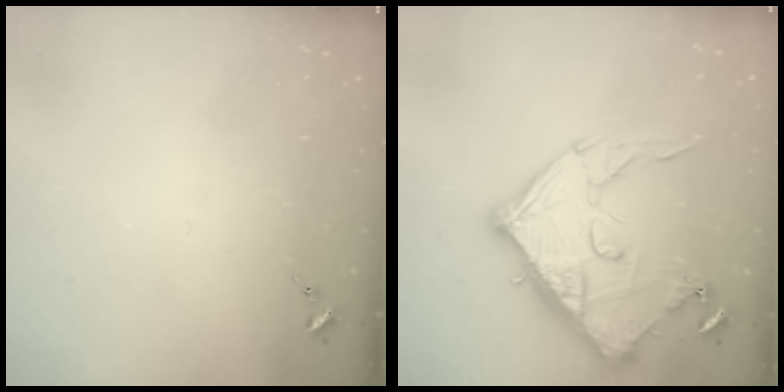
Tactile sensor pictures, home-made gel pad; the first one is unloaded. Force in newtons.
{"total": 15.4, "press": 15.4, "slide": 0.9}